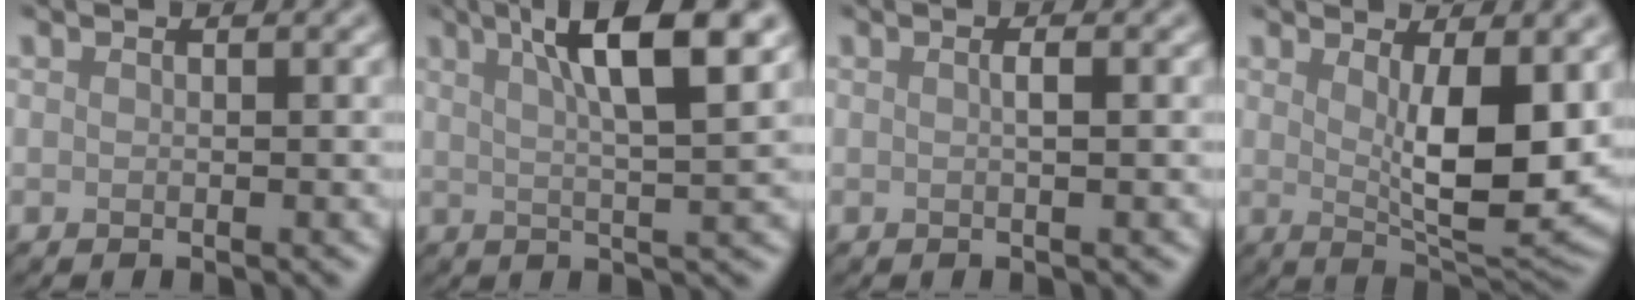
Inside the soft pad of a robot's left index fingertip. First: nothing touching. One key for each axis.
{"total": 8.4, "fx": 3.8, "fy": 1.8, "fz": 7.2, "tx": -0.089, "ty": 0.016, "tz": 0.052}
{"total": 1.1, "fx": 0.1, "fy": 0.3, "fz": 1.1, "tx": -0.015, "ty": 0.004, "tz": -0.002}
{"total": 7.3, "fx": 1.1, "fy": 2.1, "fz": 6.9, "tx": -0.109, "ty": -0.016, "tz": 0.028}